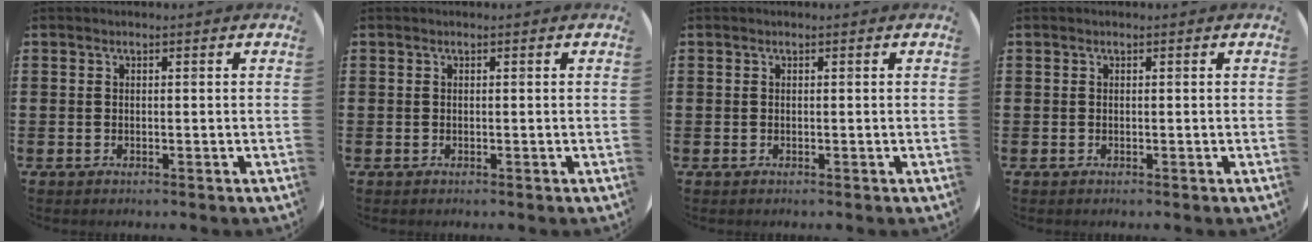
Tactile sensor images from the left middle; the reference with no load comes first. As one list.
[{"total": 0.0}, {"total": 0.0}, {"total": 0.0}]